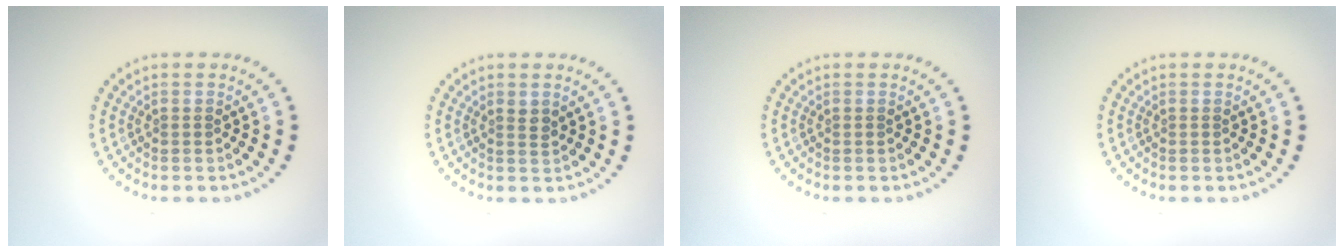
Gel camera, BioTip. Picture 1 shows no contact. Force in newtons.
{"total": 0.9, "press": 0.8, "slide": 0.4}
{"total": 0.0}
{"total": 0.0}